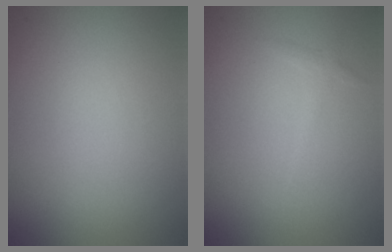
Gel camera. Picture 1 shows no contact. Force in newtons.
{"total": 0.9, "press": 0.9, "slide": 0.1}